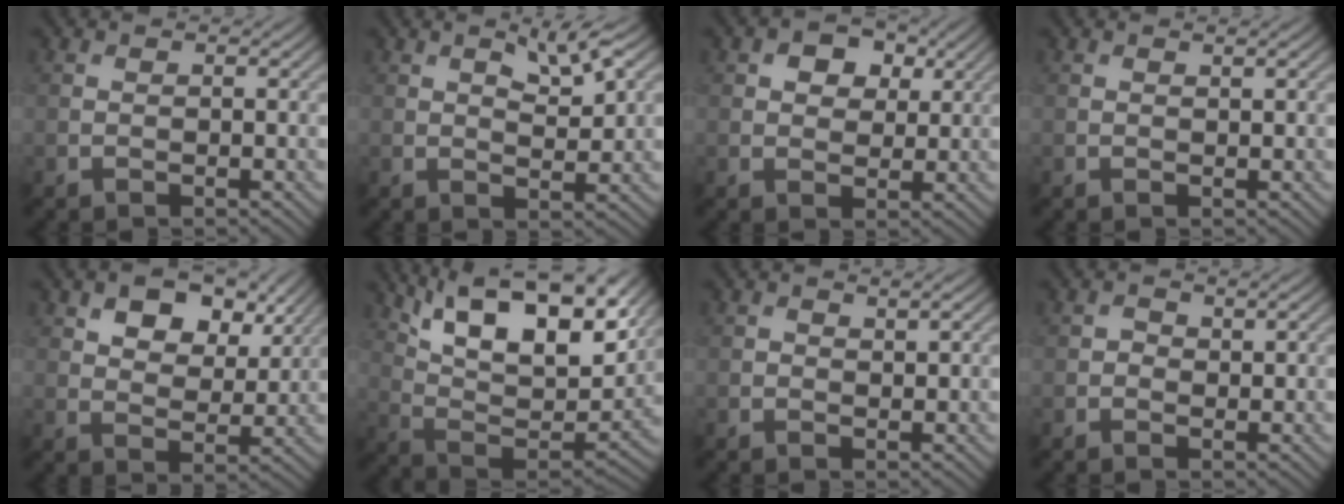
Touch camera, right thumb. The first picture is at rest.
{"total": 4.5, "force": [2.2, 1.3, 3.7], "torque": [-0.070, -0.004, 0.039]}
{"total": 4.5, "force": [1.9, 3.1, 2.6], "torque": [-0.039, 0.001, 0.025]}
{"total": 0.6, "force": [0.4, 0.1, 0.5], "torque": [-0.007, 0.002, 0.006]}
{"total": 9.1, "force": [5.1, 5.1, 5.5], "torque": [-0.090, -0.010, 0.084]}
{"total": 18.1, "force": [10.6, 6.9, 13.0], "torque": [-0.248, 0.010, 0.171]}
{"total": 1.3, "force": [0.6, 0.6, 1.0], "torque": [-0.018, -0.001, 0.012]}
{"total": 1.4, "force": [0.2, 1.0, 0.9], "torque": [-0.015, -0.002, 0.002]}